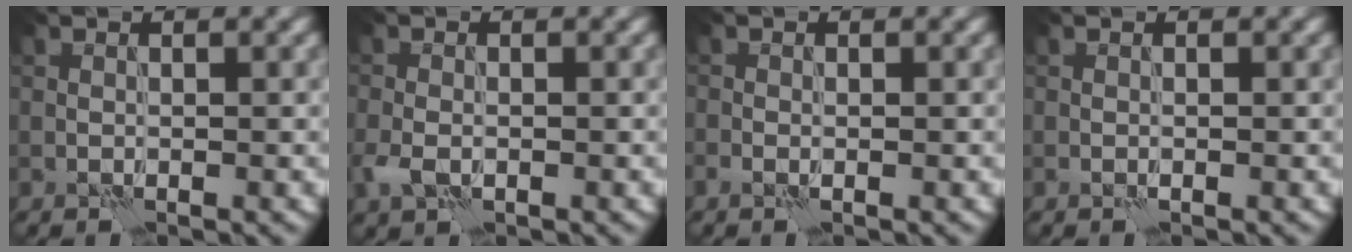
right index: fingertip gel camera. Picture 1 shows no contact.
{"total": 1.8, "force": [-0.5, 1.3, 1.1], "torque": [-0.030, -0.004, -0.014]}
{"total": 0.5, "force": [-0.2, 0.4, 0.3], "torque": [-0.008, -0.003, -0.003]}
{"total": 0.0}